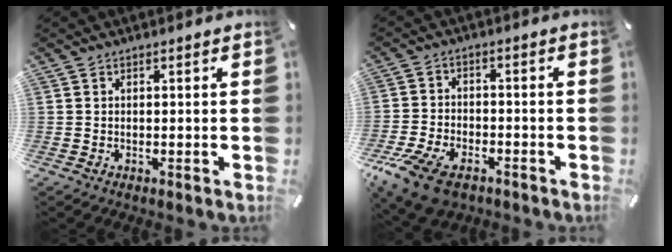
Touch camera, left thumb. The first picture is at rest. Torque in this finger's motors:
{"motor_torque": [-0.35, 2.42, 0.82, 0.57, 0.20]}